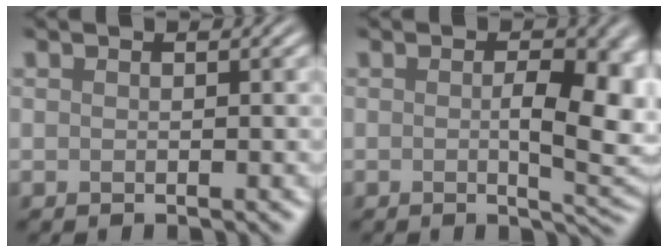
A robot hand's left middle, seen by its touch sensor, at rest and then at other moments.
{"total": 6.4, "force": [-0.1, 2.2, 6.0], "torque": [-0.079, -0.009, 0.003]}